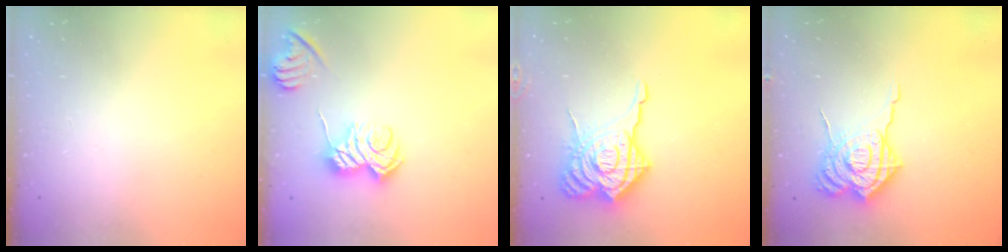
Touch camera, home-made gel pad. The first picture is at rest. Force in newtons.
{"total": 8.0, "press": 8.0, "slide": 0.7}
{"total": 20.1, "press": 20.0, "slide": 2.1}
{"total": 16.1, "press": 16.0, "slide": 1.7}